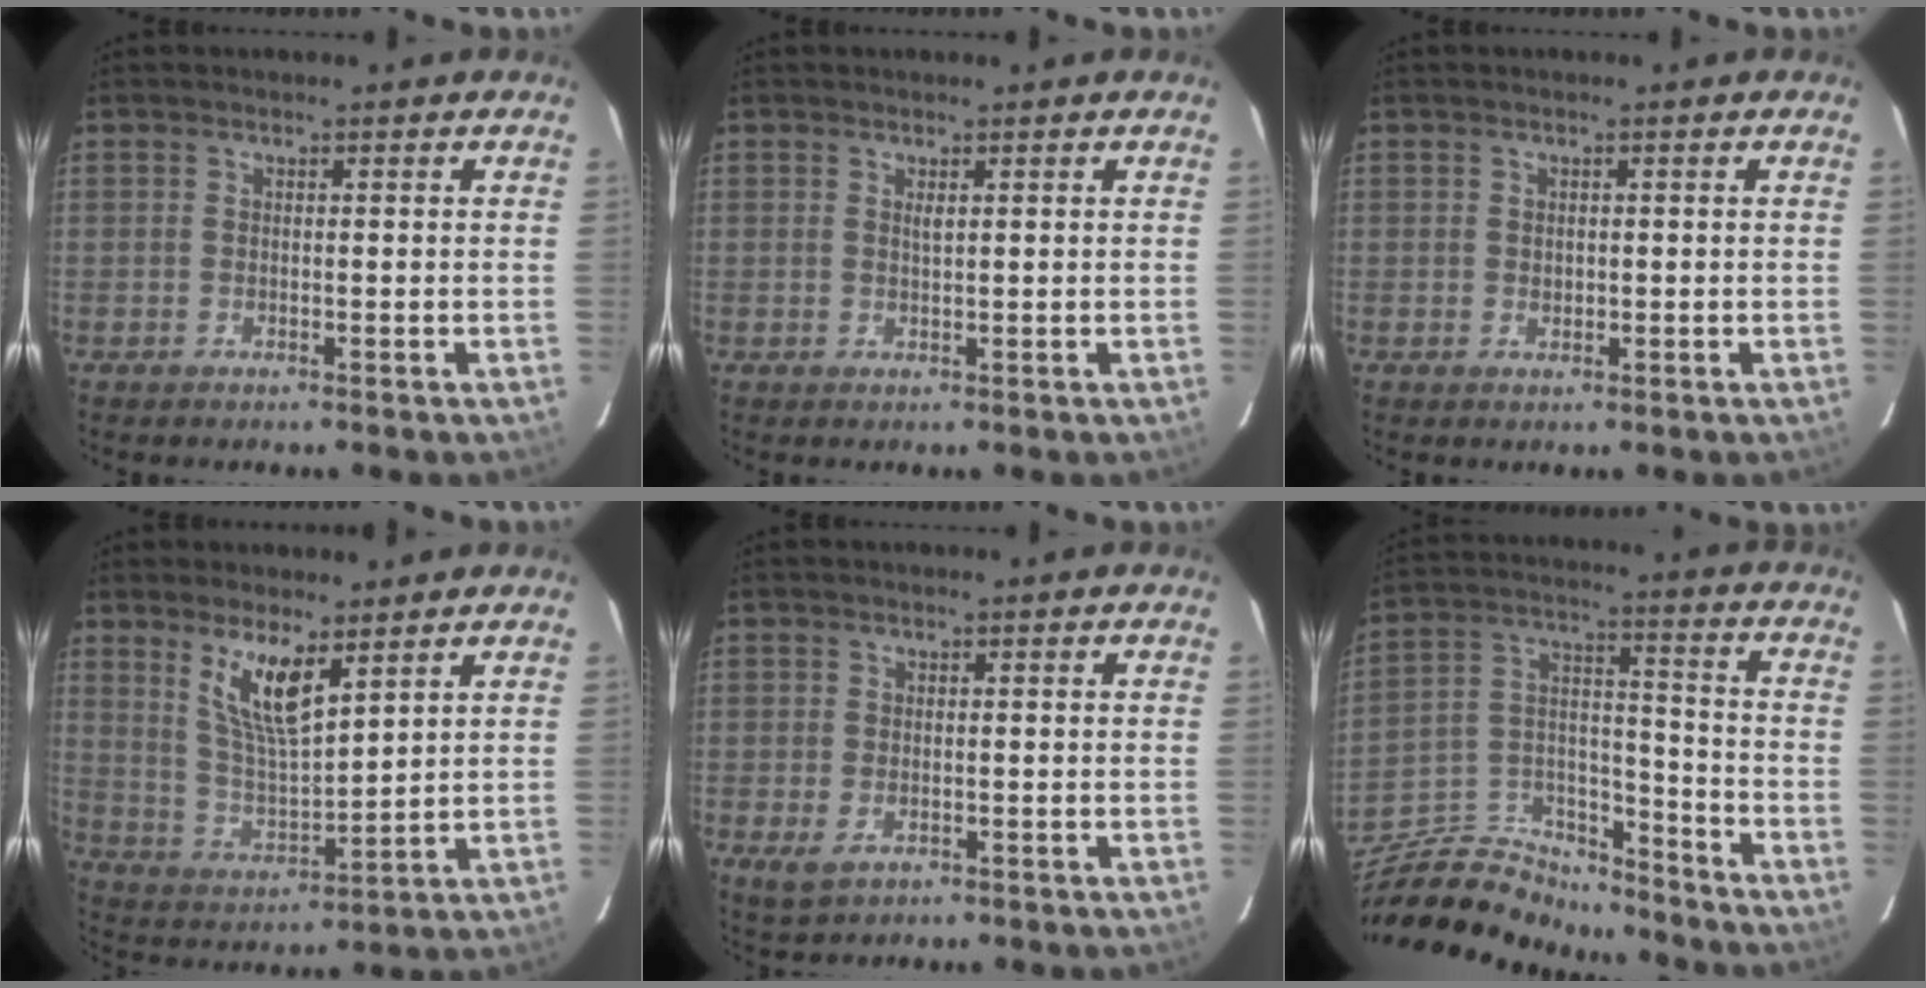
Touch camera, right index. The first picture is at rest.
{"total": 0.9, "force": [0.5, 0.1, 0.8], "torque": [-0.014, 0.001, 0.009]}
{"total": 1.0, "force": [0.2, 0.9, 0.2], "torque": [-0.001, 0.001, 0.006]}
{"total": 9.5, "force": [5.6, 2.4, 7.3], "torque": [-0.138, -0.007, 0.117]}
{"total": 3.2, "force": [-1.2, 2.0, 2.2], "torque": [-0.042, -0.009, -0.017]}
{"total": 19.2, "force": [-16.0, 7.7, 7.3], "torque": [-0.159, 0.040, -0.266]}